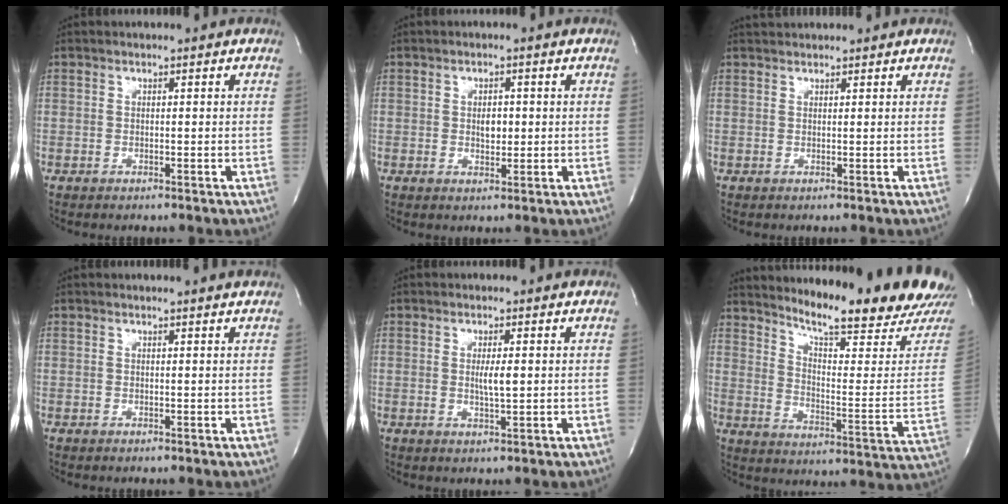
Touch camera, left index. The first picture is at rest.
{"total": 2.3, "force": [0.2, 1.3, 1.9], "torque": [-0.031, 0.000, 0.005]}
{"total": 2.3, "force": [2.3, 0.3, 0.3], "torque": [-0.007, 0.027, 0.042]}
{"total": 1.4, "force": [1.3, -0.4, 0.3], "torque": [-0.017, -0.004, 0.018]}
{"total": 2.7, "force": [0.3, 0.2, 2.7], "torque": [-0.051, -0.004, 0.006]}
{"total": 19.5, "force": [17.9, -0.8, 7.7], "torque": [-0.129, -0.104, 0.236]}